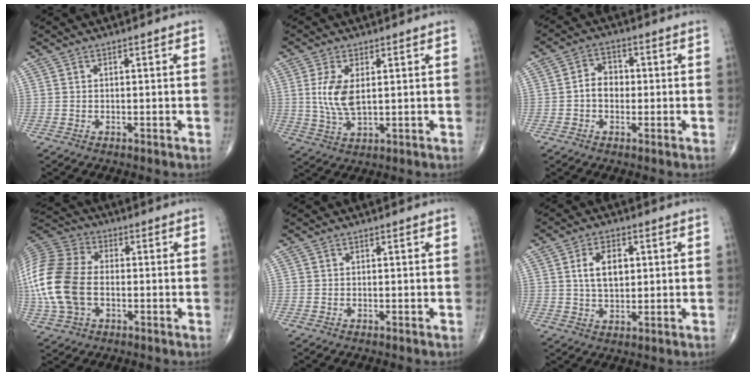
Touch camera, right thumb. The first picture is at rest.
{"total": 7.5, "force": [1.3, 3.6, 6.4], "torque": [-0.136, -0.011, 0.032]}
{"total": 4.9, "force": [-0.5, 3.9, 3.0], "torque": [-0.034, 0.018, -0.016]}
{"total": 18.4, "force": [-1.9, 12.0, 13.8], "torque": [-0.314, 0.013, -0.038]}
{"total": 0.0}
{"total": 7.2, "force": [1.5, 4.3, 5.5], "torque": [-0.084, -0.002, 0.028]}